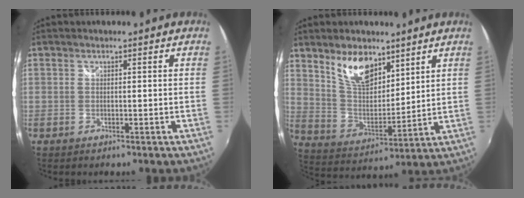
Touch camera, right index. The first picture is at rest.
{"total": 11.9, "force": [7.8, 5.9, 6.9], "torque": [-0.125, 0.006, 0.153]}